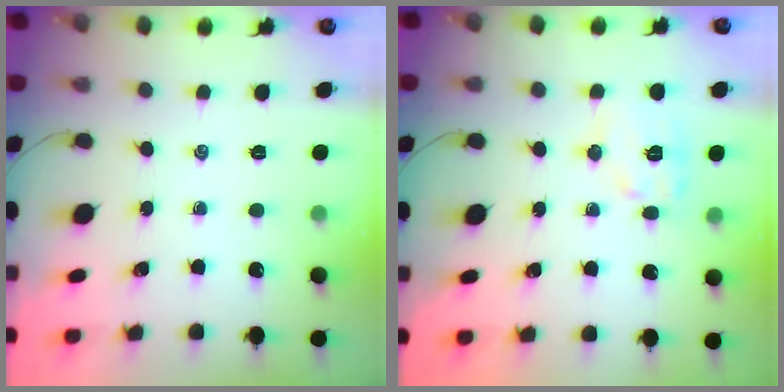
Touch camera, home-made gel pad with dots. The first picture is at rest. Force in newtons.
{"total": 9.2, "press": 9.2, "slide": 0.5}